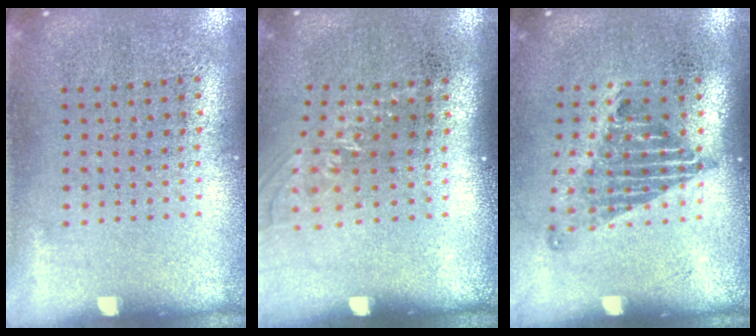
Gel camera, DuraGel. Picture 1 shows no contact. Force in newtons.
{"total": 1.1, "press": 0.9, "slide": 0.5}
{"total": 1.3, "press": 1.0, "slide": 0.8}